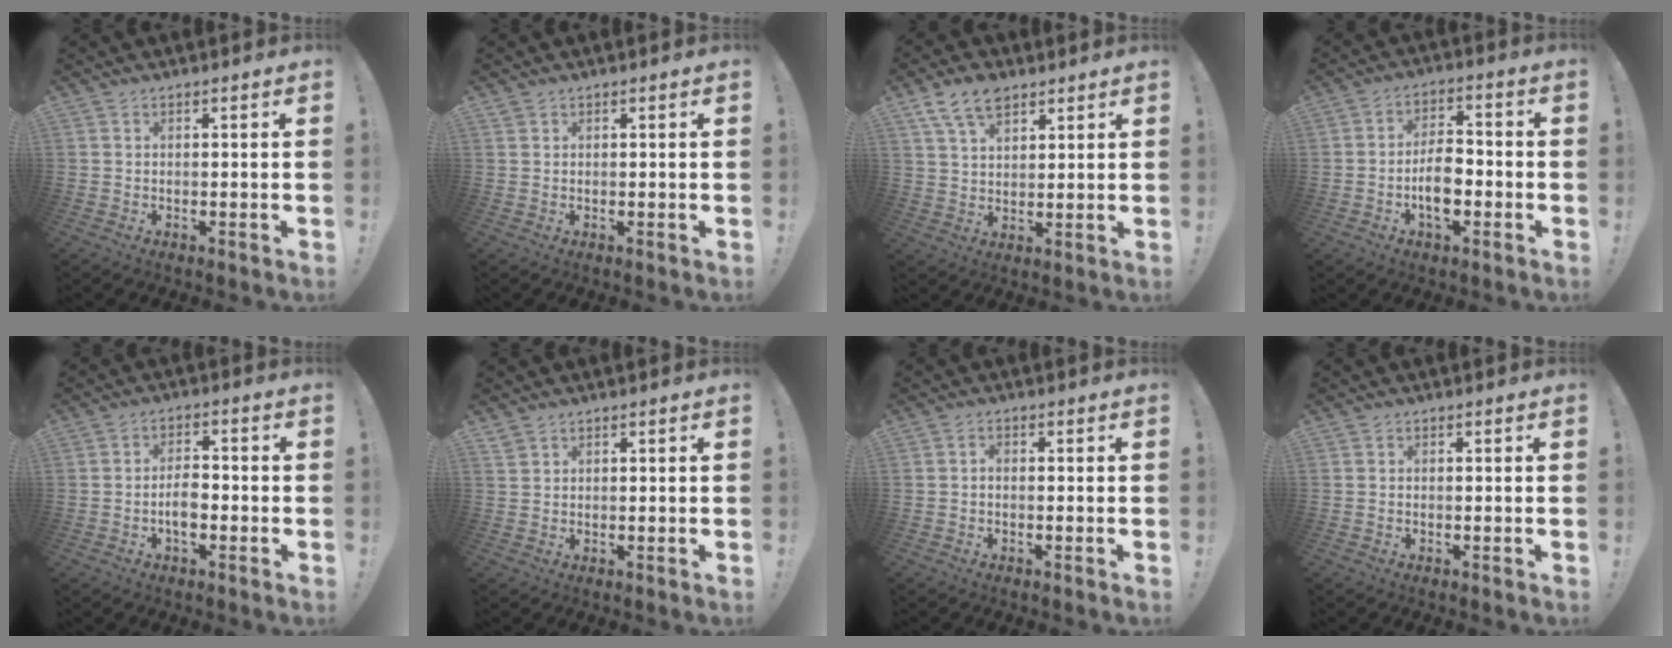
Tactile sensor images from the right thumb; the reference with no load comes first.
{"total": 0.5, "force": [0.4, 0.3, 0.2], "torque": [-0.006, 0.002, 0.009]}
{"total": 9.2, "force": [5.9, 5.2, 4.9], "torque": [-0.087, -0.017, 0.114]}
{"total": 9.2, "force": [-2.7, 5.6, 6.7], "torque": [-0.112, 0.012, -0.048]}
{"total": 5.5, "force": [-1.8, 3.6, 3.8], "torque": [-0.056, 0.006, -0.035]}
{"total": 1.8, "force": [1.4, 0.8, 0.8], "torque": [-0.012, -0.006, 0.027]}
{"total": 1.1, "force": [-0.6, 0.6, 0.7], "torque": [-0.015, 0.005, -0.011]}
{"total": 0.0}